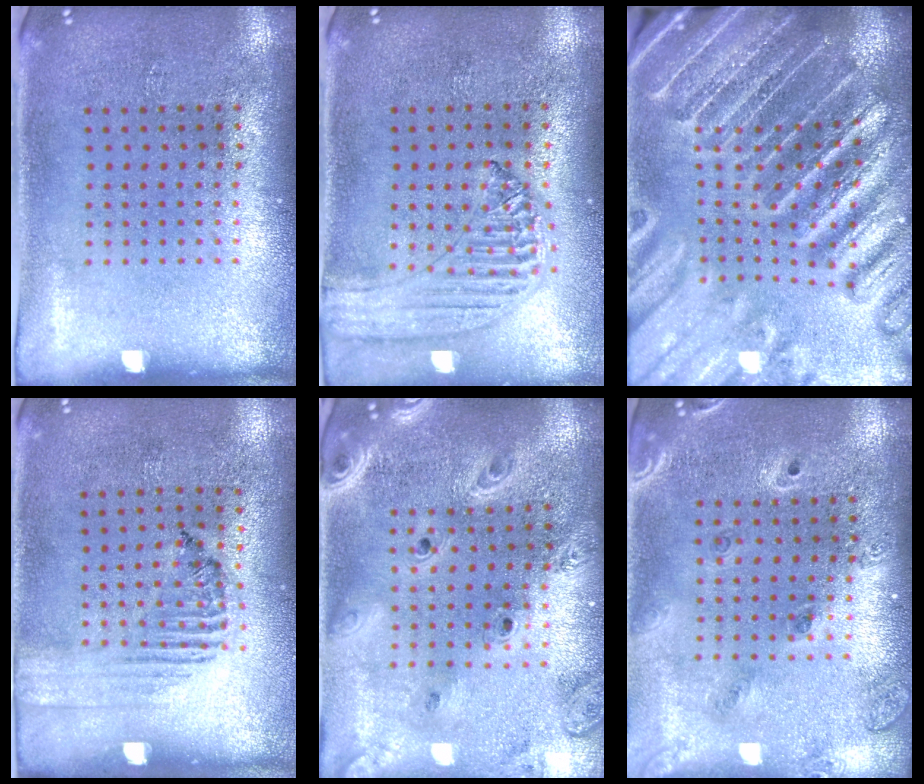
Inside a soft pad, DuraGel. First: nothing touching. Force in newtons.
{"total": 1.2, "press": 1.2, "slide": 0.1}
{"total": 4.3, "press": 4.0, "slide": 1.3}
{"total": 1.5, "press": 1.1, "slide": 1.0}
{"total": 2.9, "press": 2.5, "slide": 1.6}
{"total": 1.5, "press": 1.4, "slide": 0.6}